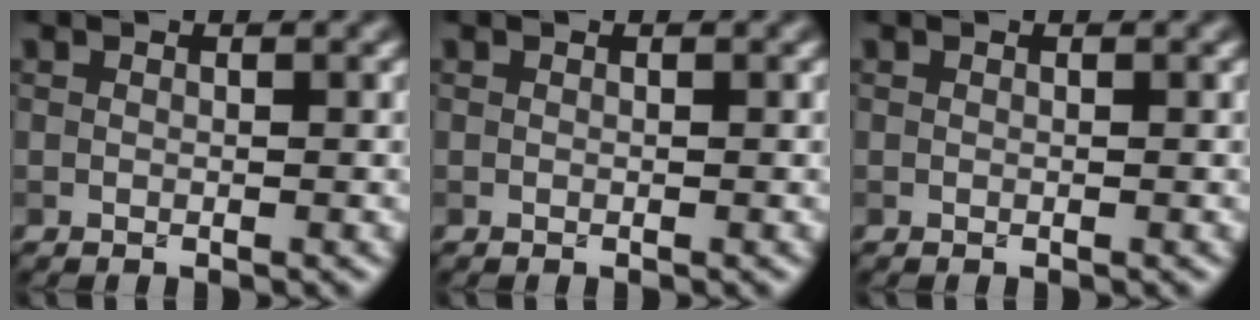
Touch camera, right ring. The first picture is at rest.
{"total": 0.0}
{"total": 0.0}